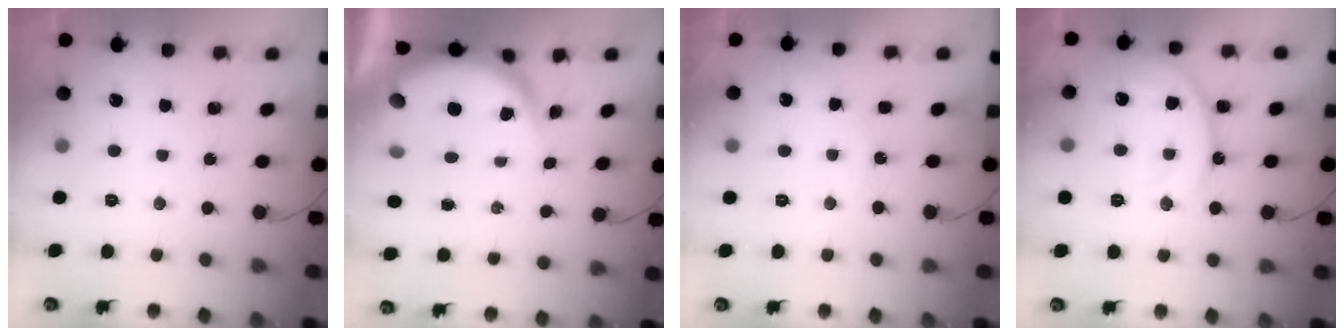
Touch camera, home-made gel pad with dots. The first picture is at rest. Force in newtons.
{"total": 6.9, "press": 6.6, "slide": 1.8}
{"total": 4.8, "press": 4.8, "slide": 0.4}
{"total": 13.8, "press": 13.7, "slide": 1.9}